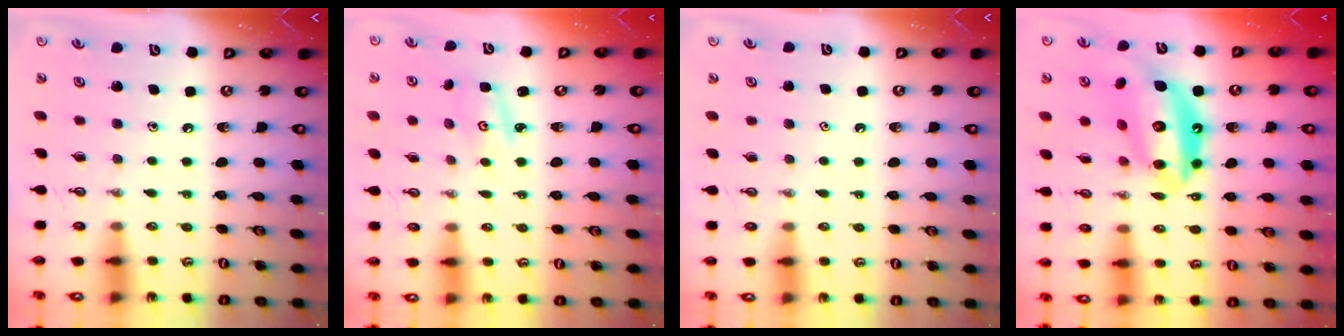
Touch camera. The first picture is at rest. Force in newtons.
{"total": 1.8, "press": 1.8, "slide": 0.1}
{"total": 0.9, "press": 0.7, "slide": 0.5}
{"total": 15.5, "press": 15.5, "slide": 1.3}